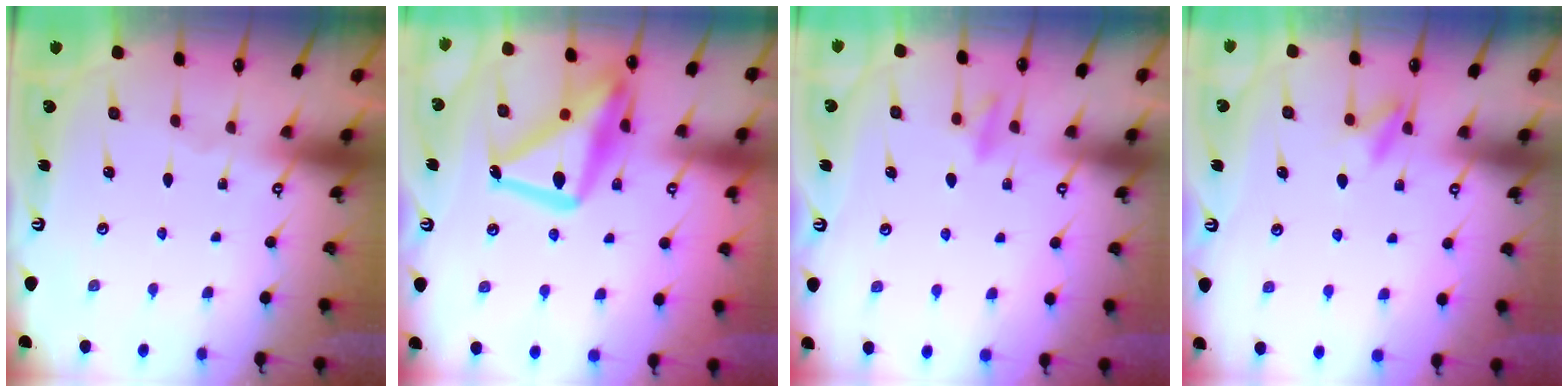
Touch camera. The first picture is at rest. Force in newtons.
{"total": 20.7, "press": 20.6, "slide": 1.9}
{"total": 9.2, "press": 9.2, "slide": 0.8}
{"total": 6.7, "press": 6.7, "slide": 0.9}